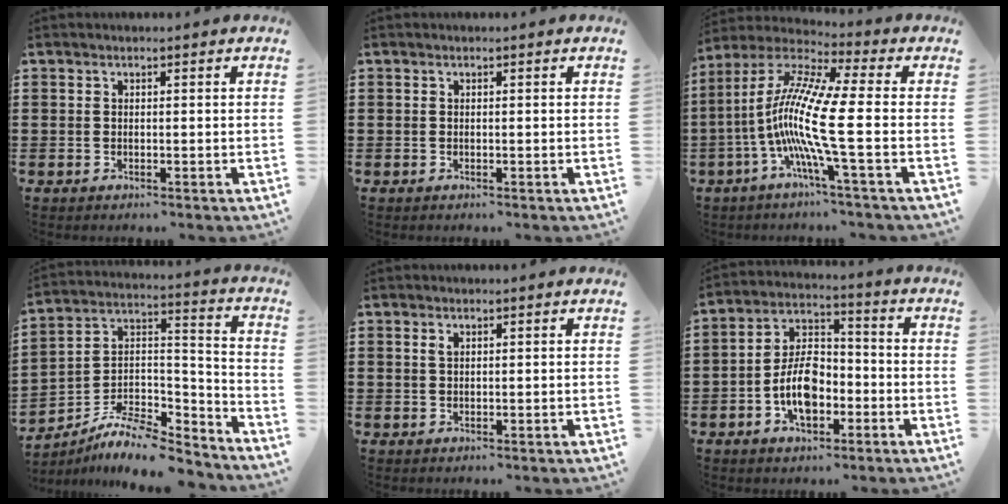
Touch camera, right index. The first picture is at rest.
{"total": 0.0}
{"total": 12.3, "force": [-3.1, 0.6, 11.8], "torque": [-0.279, -0.025, -0.080]}
{"total": 8.8, "force": [-7.4, 3.1, 3.6], "torque": [-0.075, 0.009, -0.146]}
{"total": 1.0, "force": [0.4, 0.6, 0.7], "torque": [-0.017, 0.005, 0.007]}
{"total": 8.4, "force": [-2.8, 4.8, 6.2], "torque": [-0.126, 0.007, -0.057]}